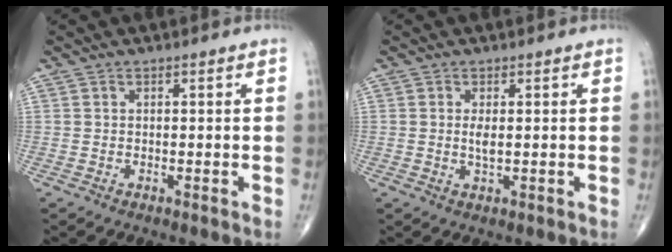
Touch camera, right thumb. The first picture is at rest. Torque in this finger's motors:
{"motor_torque": [0.46, 0.15, 0.32, -0.20, 0.01]}